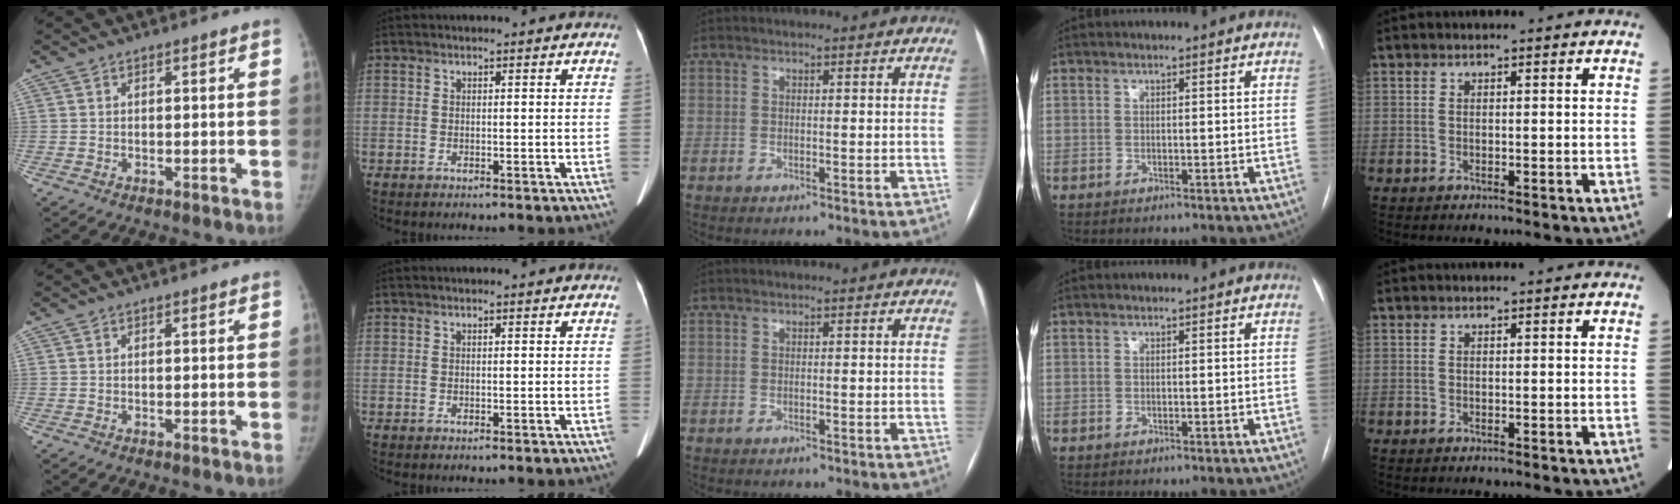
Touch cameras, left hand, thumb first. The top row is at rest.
{}